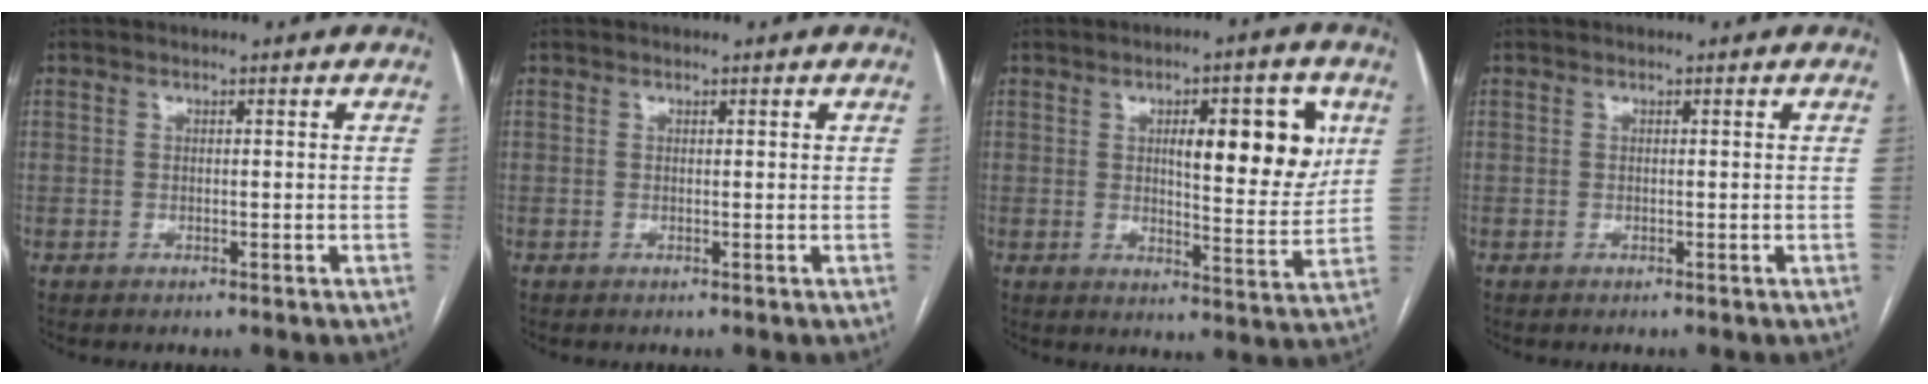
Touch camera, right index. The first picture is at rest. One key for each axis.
{"total": 0.0}
{"total": 12.0, "fx": 3.5, "fy": 3.3, "fz": 11.0, "tx": -0.146, "ty": 0.007, "tz": 0.051}
{"total": 0.0}